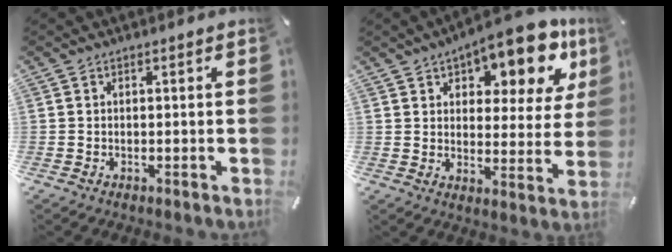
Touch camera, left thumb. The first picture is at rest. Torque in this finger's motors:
{"motor_torque": [2.57, 1.88, 1.79, -0.89, 0.14]}